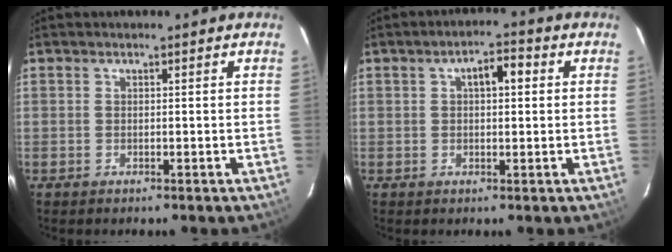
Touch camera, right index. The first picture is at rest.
{"total": 4.4, "force": [1.1, 2.0, 3.8], "torque": [-0.059, 0.015, 0.019]}